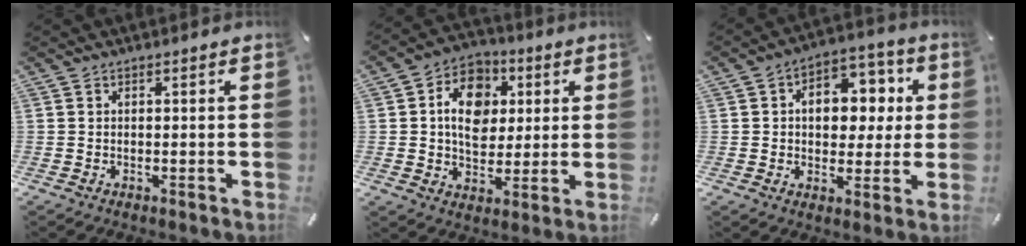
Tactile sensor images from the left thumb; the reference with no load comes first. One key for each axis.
{"total": 12.0, "fx": 1.9, "fy": 9.8, "fz": 6.6, "tx": -0.096, "ty": 0.011, "tz": 0.039}
{"total": 10.6, "fx": 1.4, "fy": 8.1, "fz": 6.7, "tx": -0.086, "ty": -0.002, "tz": 0.022}